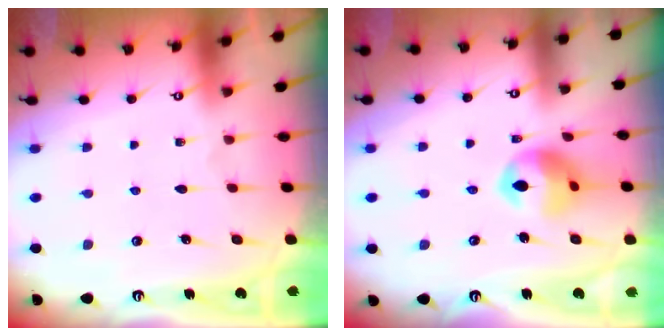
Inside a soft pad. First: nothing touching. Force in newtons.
{"total": 12.0, "press": 11.8, "slide": 1.6}